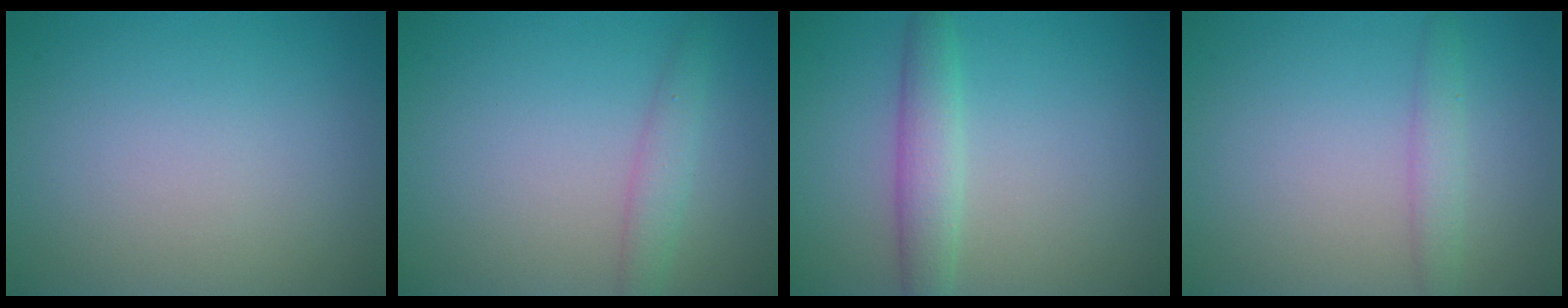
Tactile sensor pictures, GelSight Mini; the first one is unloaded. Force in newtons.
{"total": 1.9, "press": 1.9, "slide": 0.1}
{"total": 3.0, "press": 3.0, "slide": 0.0}
{"total": 1.8, "press": 1.8, "slide": 0.1}